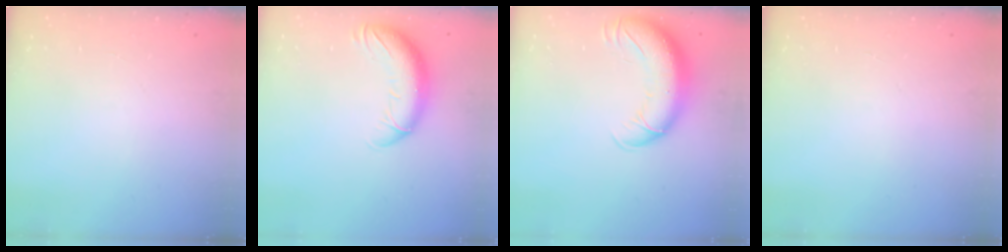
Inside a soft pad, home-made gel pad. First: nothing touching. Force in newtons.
{"total": 12.3, "press": 11.9, "slide": 3.1}
{"total": 13.6, "press": 13.1, "slide": 3.4}
{"total": 0.0}